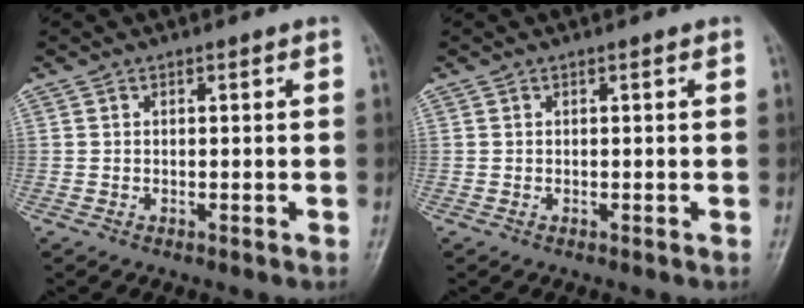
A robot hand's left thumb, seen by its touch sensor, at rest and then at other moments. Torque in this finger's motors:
{"motor_torque": [0.01, 0.01, -0.07, 0.01, 0.00]}